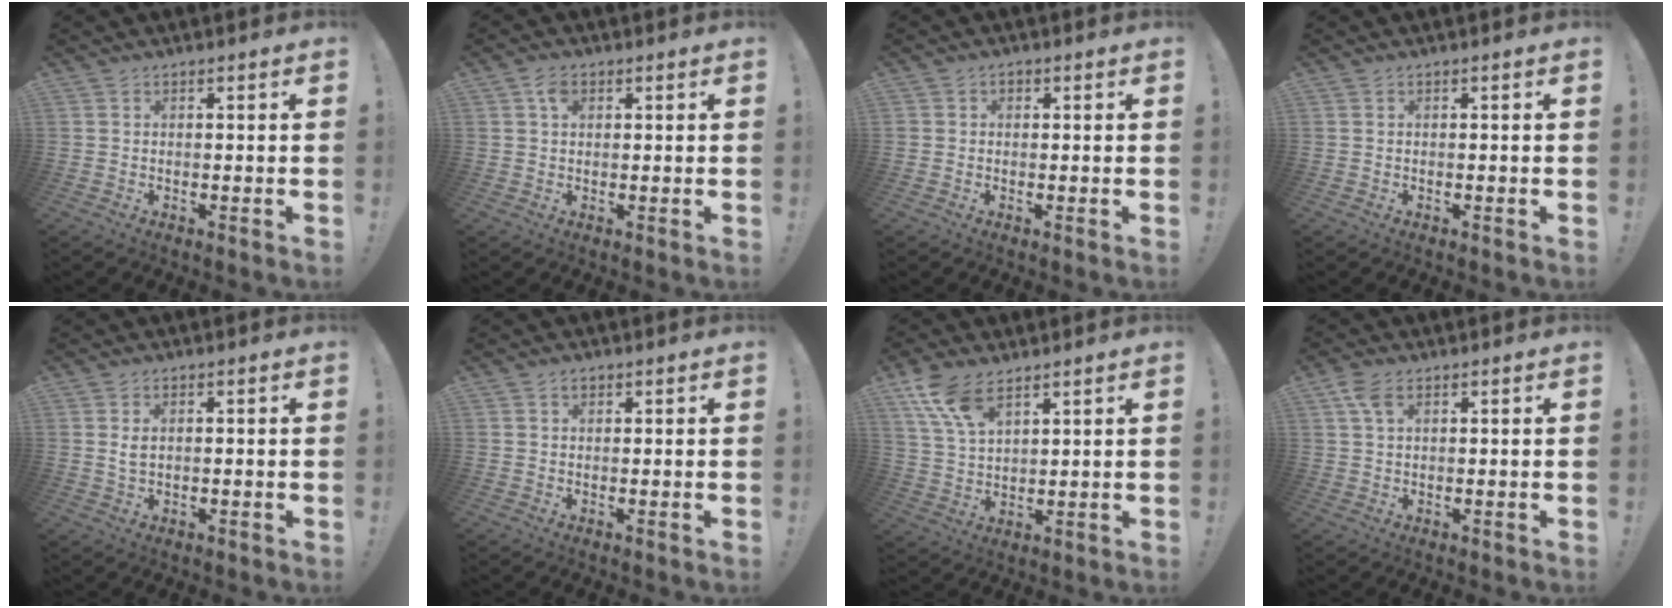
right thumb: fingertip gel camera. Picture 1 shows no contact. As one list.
[{"total": 3.4, "force": [1.3, 2.4, 2.2], "torque": [-0.044, 0.007, 0.023]}, {"total": 1.4, "force": [-0.1, 1.4, 0.5], "torque": [-0.012, 0.008, -0.002]}, {"total": 0.0}, {"total": 2.2, "force": [0.7, 1.3, 1.6], "torque": [-0.024, 0.002, 0.011]}, {"total": 1.2, "force": [0.6, 0.8, 0.6], "torque": [-0.010, 0.002, 0.011]}, {"total": 10.2, "force": [6.8, 4.5, 6.2], "torque": [-0.125, -0.023, 0.132]}, {"total": 4.8, "force": [2.2, 2.6, 3.4], "torque": [-0.068, -0.001, 0.043]}]